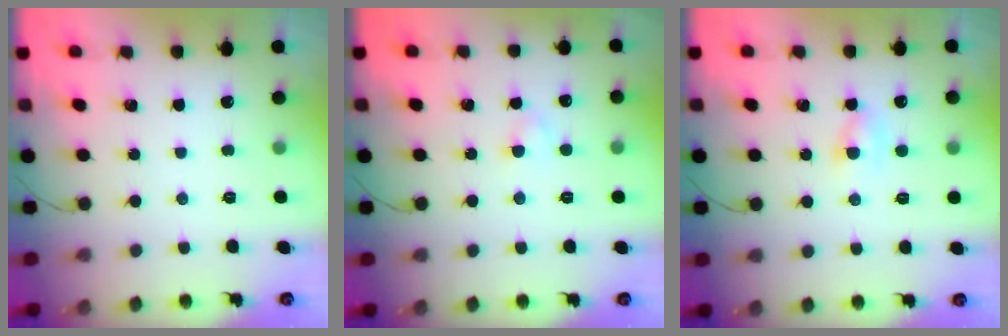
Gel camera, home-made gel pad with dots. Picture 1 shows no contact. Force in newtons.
{"total": 2.1, "press": 1.9, "slide": 1.0}
{"total": 2.4, "press": 2.1, "slide": 1.2}